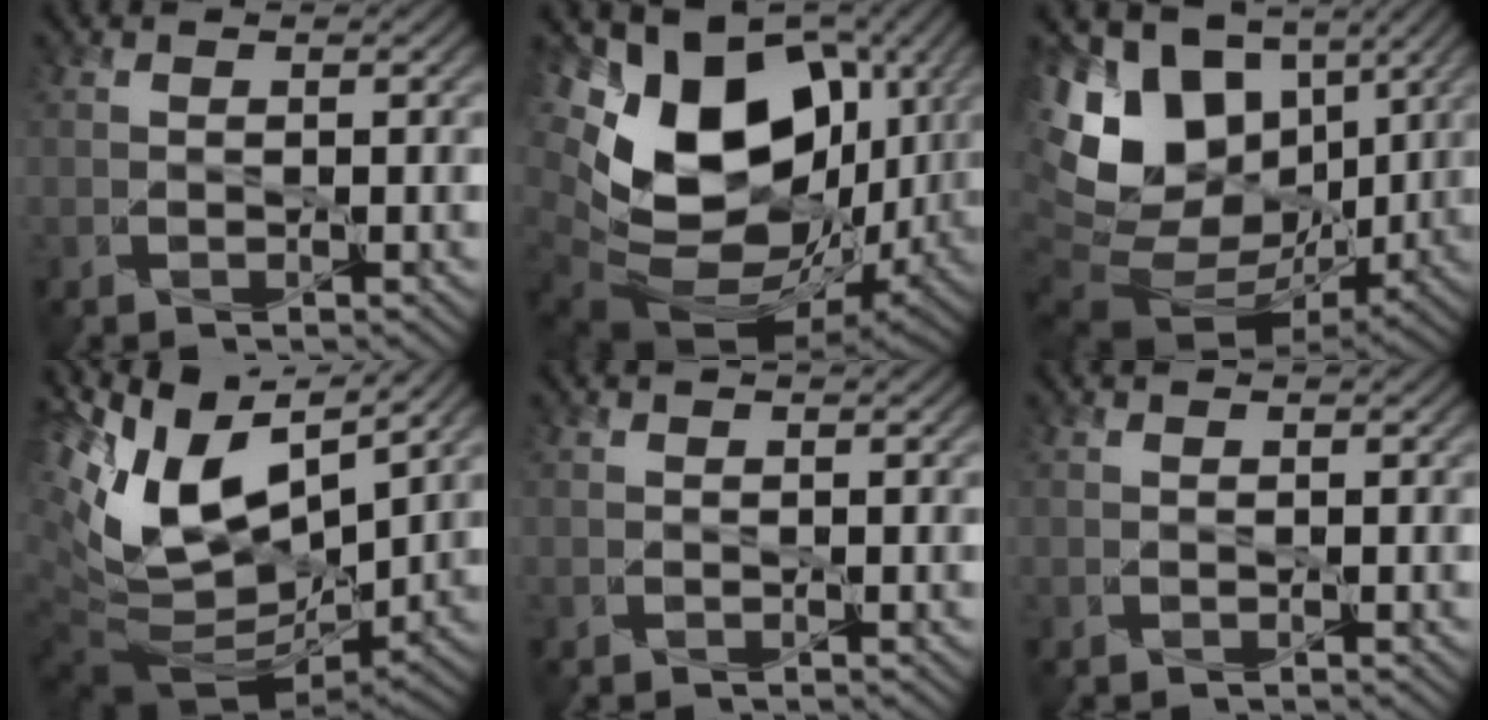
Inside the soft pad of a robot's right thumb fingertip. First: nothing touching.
{"total": 20.6, "force": [4.2, 14.6, 13.9], "torque": [-0.283, -0.024, 0.105]}
{"total": 18.4, "force": [3.8, 13.2, 12.3], "torque": [-0.245, 0.001, 0.101]}
{"total": 15.6, "force": [4.9, 8.2, 12.3], "torque": [-0.260, -0.003, 0.097]}
{"total": 0.0}
{"total": 0.0}